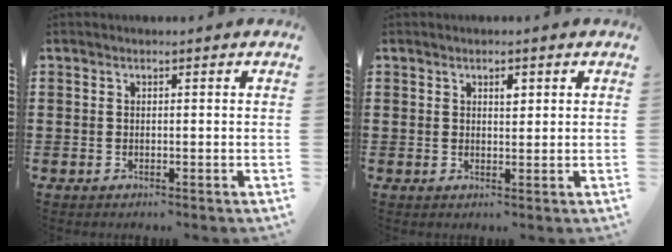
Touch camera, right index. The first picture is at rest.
{"total": 1.6, "force": [0.7, 0.8, 1.3], "torque": [-0.011, -0.002, 0.009]}